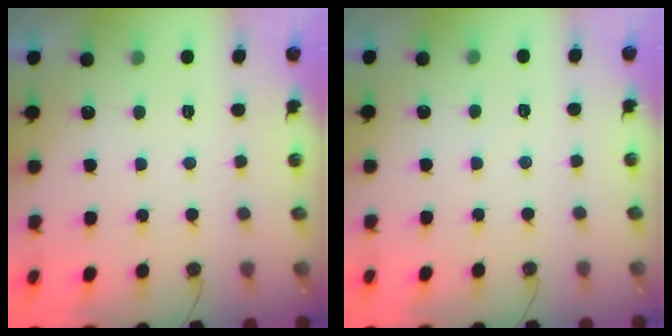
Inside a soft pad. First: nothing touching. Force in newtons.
{"total": 2.8, "press": 2.7, "slide": 0.4}